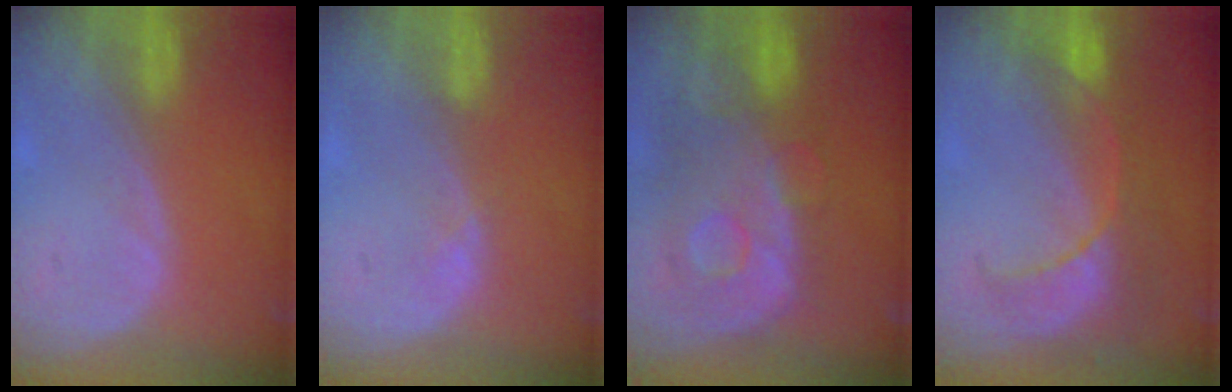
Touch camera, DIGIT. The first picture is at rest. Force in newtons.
{"total": 1.3, "press": 1.1, "slide": 0.8}
{"total": 11.2, "press": 9.7, "slide": 5.5}
{"total": 8.0, "press": 7.5, "slide": 2.7}